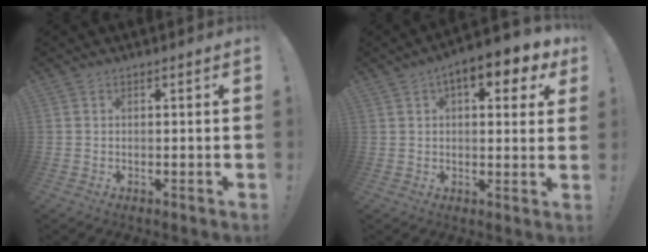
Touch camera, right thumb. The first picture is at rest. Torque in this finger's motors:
{"motor_torque": [0.76, 2.89, 0.71, 0.08, 0.05]}